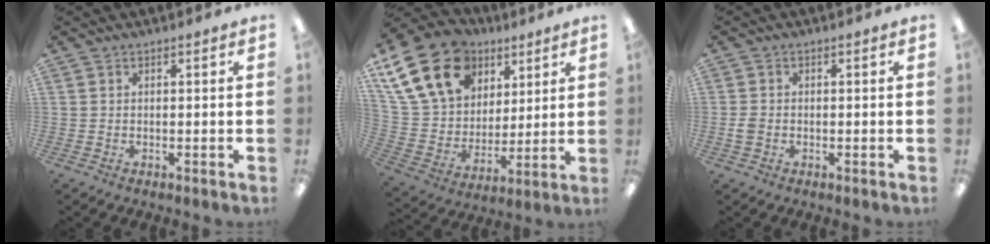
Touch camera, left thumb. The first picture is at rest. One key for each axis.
{"total": 22.9, "fx": 11.5, "fy": 16.3, "fz": 11.3, "tx": -0.222, "ty": -0.039, "tz": 0.217}
{"total": 2.2, "fx": -0.6, "fy": 1.7, "fz": 1.2, "tx": -0.020, "ty": 0.003, "tz": -0.010}